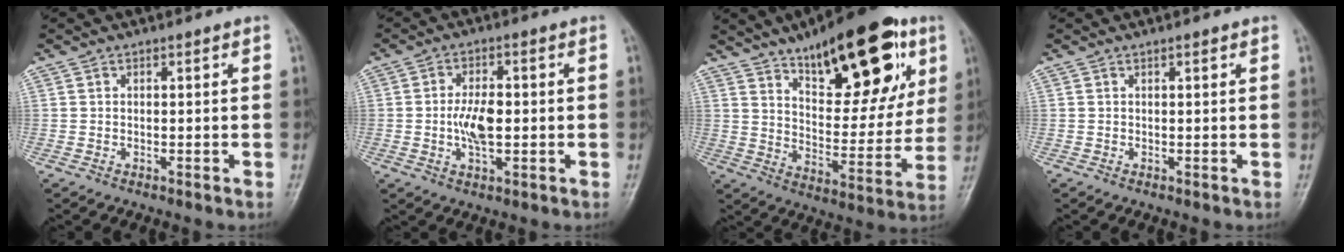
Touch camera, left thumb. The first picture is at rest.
{"total": 7.1, "force": [-0.5, 3.4, 6.2], "torque": [-0.116, 0.004, -0.011]}
{"total": 25.1, "force": [13.1, 10.3, 18.7], "torque": [-0.222, -0.039, 0.202]}
{"total": 0.7, "force": [0.3, 0.2, 0.6], "torque": [-0.011, 0.001, 0.004]}